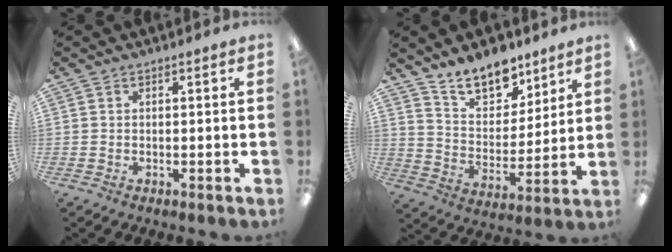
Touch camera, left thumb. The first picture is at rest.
{"total": 12.9, "force": [10.6, 5.9, 4.2], "torque": [-0.063, -0.072, 0.198]}